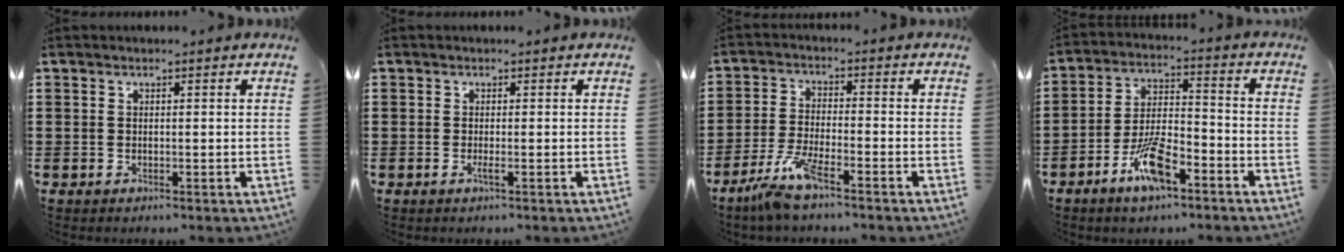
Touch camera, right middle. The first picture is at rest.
{"total": 0.8, "force": [-0.3, 0.0, 0.7], "torque": [-0.013, -0.003, -0.005]}
{"total": 6.5, "force": [-4.9, 0.8, 4.3], "torque": [-0.101, -0.012, -0.094]}
{"total": 8.4, "force": [-4.9, 2.8, 6.2], "torque": [-0.136, 0.002, -0.092]}